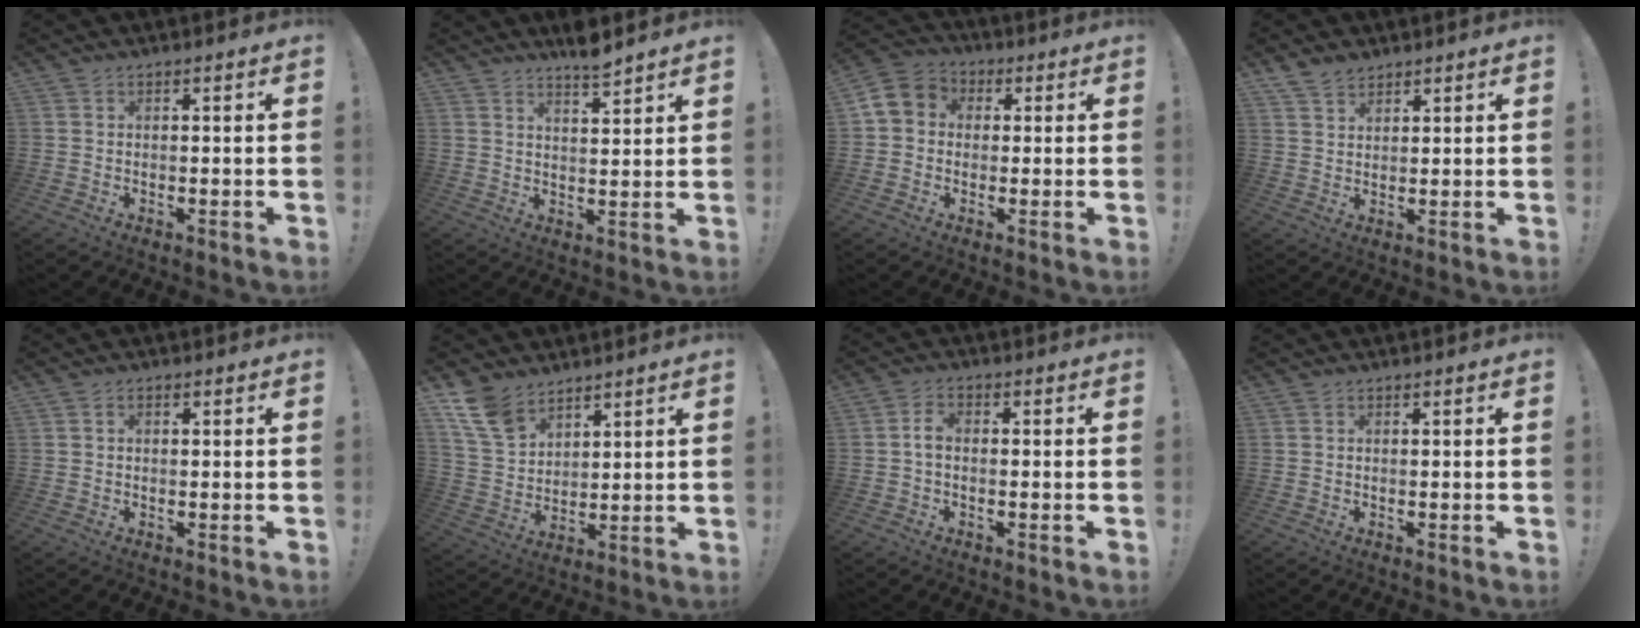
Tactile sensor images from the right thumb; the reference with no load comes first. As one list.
[{"total": 5.5, "force": [4.9, 0.5, 2.5], "torque": [-0.029, -0.037, 0.083]}, {"total": 7.0, "force": [-0.2, 6.3, 3.0], "torque": [-0.048, 0.018, 0.002]}, {"total": 4.5, "force": [3.7, 2.3, 1.3], "torque": [-0.028, -0.020, 0.071]}, {"total": 0.8, "force": [0.0, 0.6, 0.4], "torque": [-0.011, 0.005, 0.000]}, {"total": 11.6, "force": [8.2, 6.5, 5.0], "torque": [-0.106, -0.037, 0.164]}, {"total": 3.2, "force": [-0.3, 1.9, 2.6], "torque": [-0.050, 0.008, -0.004]}, {"total": 0.0}]